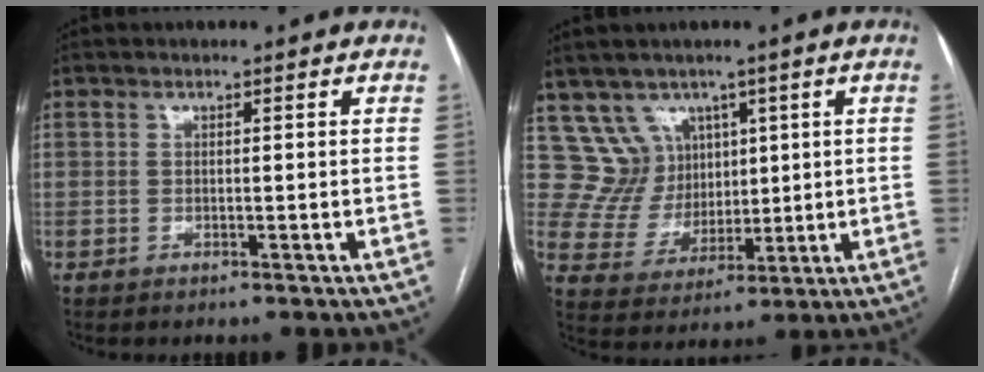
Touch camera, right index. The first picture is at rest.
{"total": 8.4, "force": [5.1, 6.7, 0.3], "torque": [-0.013, 0.033, 0.109]}